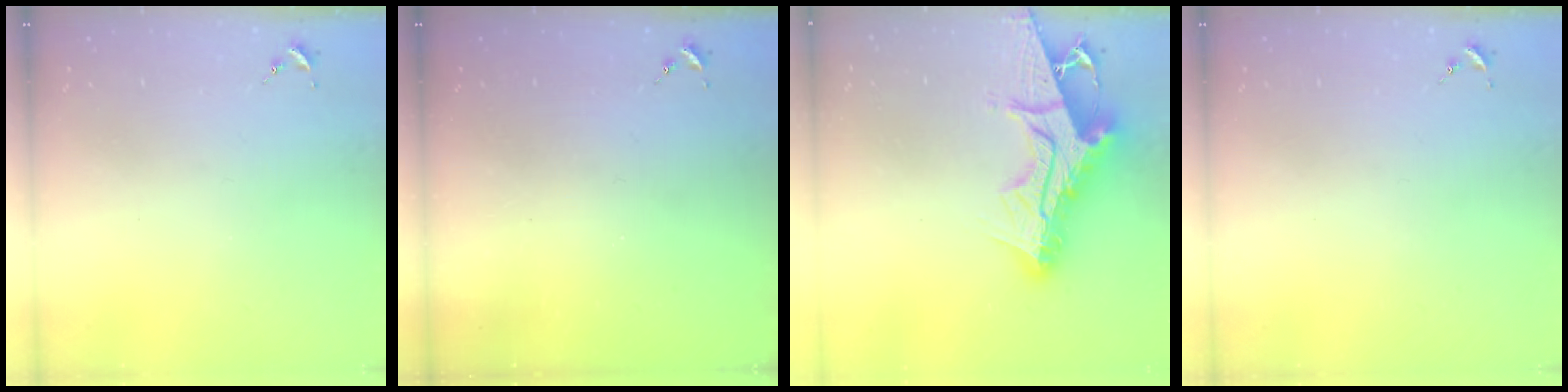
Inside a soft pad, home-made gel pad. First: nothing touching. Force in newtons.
{"total": 0.0}
{"total": 19.7, "press": 19.6, "slide": 1.6}
{"total": 0.0}